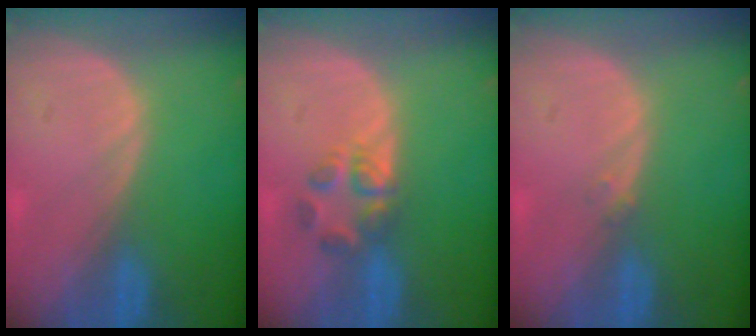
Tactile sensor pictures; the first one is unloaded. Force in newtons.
{"total": 4.0, "press": 4.0, "slide": 0.8}
{"total": 0.8, "press": 0.7, "slide": 0.4}